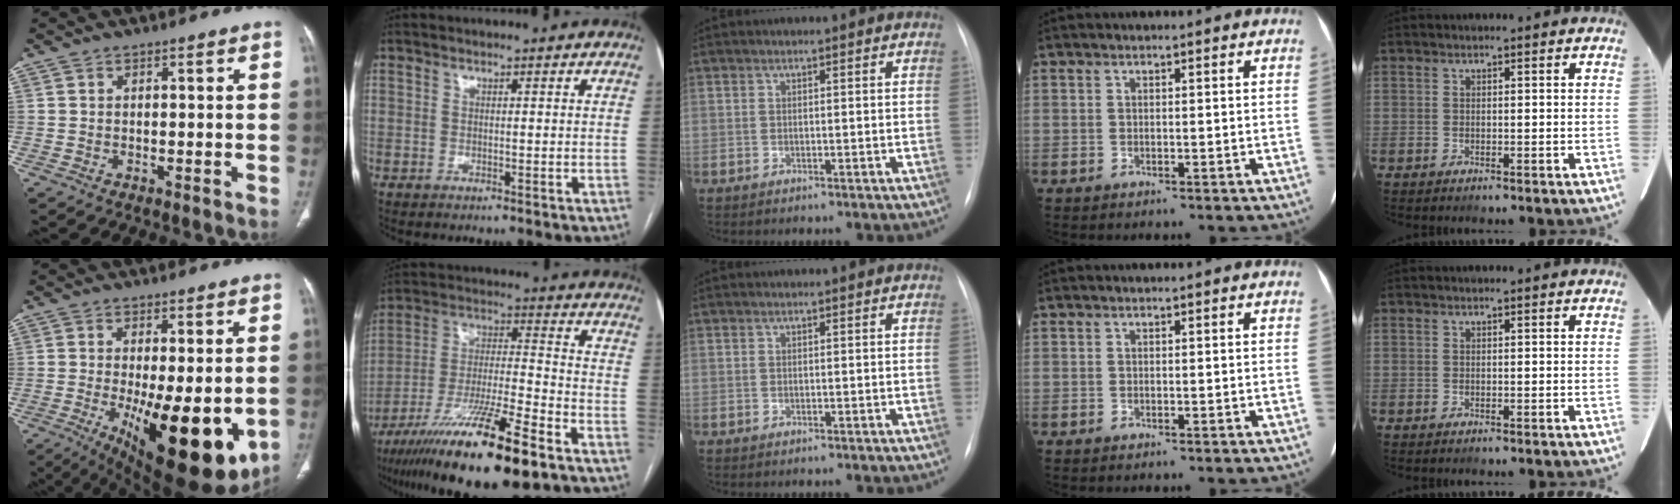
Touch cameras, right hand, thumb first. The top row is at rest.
{"thumb": {"total": 20.0, "force": [-4.4, 7.1, 18.1], "torque": [-0.232, -0.035, -0.040]}, "index": {"total": 20.4, "force": [-12.8, 1.8, 15.8], "torque": [-0.274, -0.041, -0.224]}}